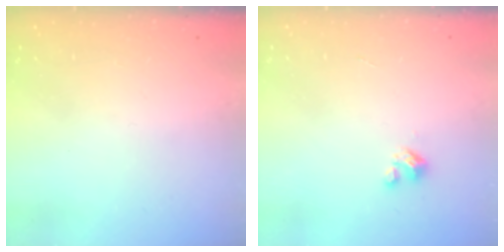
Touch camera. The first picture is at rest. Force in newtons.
{"total": 2.9, "press": 2.9, "slide": 0.3}